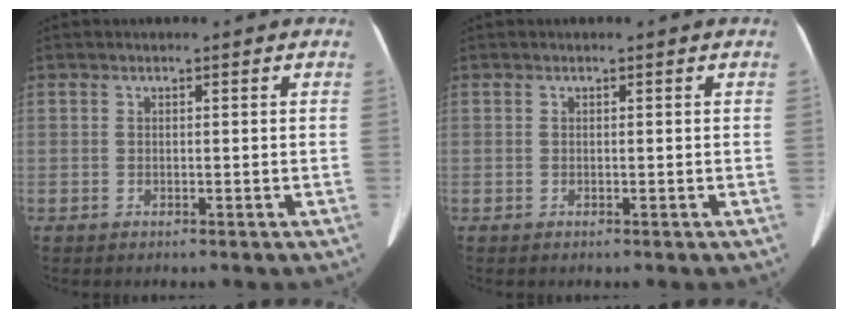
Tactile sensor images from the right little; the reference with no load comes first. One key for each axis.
{"total": 0.0}